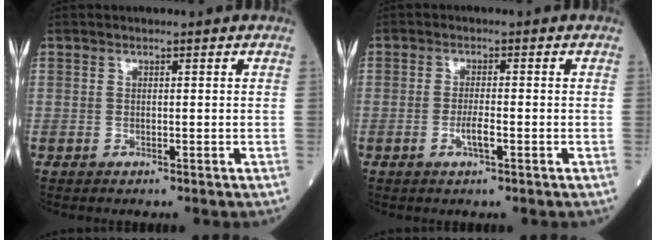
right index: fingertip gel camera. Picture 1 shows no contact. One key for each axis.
{"total": 2.6, "fx": -1.0, "fy": 0.3, "fz": 2.4, "tx": -0.047, "ty": -0.001, "tz": -0.020}